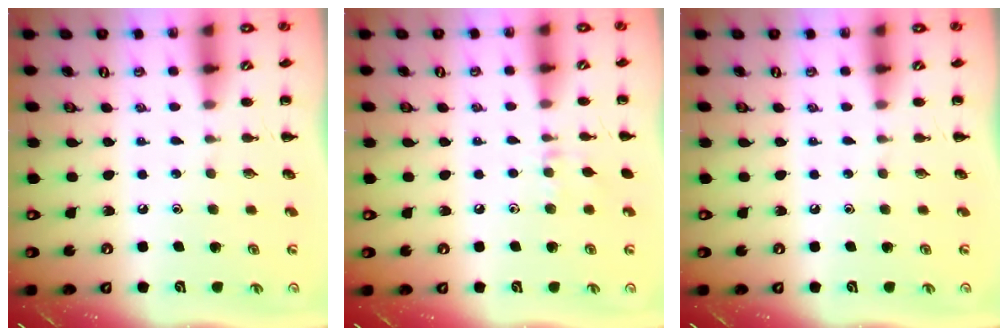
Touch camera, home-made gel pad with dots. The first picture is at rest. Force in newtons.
{"total": 6.0, "press": 5.8, "slide": 1.6}
{"total": 0.0}